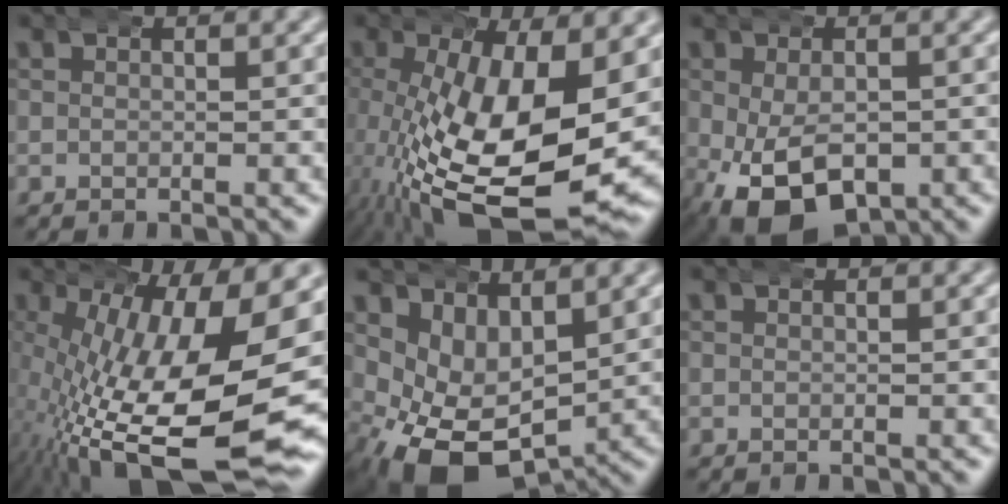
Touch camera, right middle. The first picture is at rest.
{"total": 14.9, "force": [-3.0, 6.1, 13.2], "torque": [-0.229, -0.060, -0.005]}
{"total": 7.8, "force": [-3.0, 4.8, 5.4], "torque": [-0.120, -0.038, -0.024]}
{"total": 18.2, "force": [-4.2, 8.4, 15.6], "torque": [-0.273, -0.059, -0.022]}
{"total": 9.2, "force": [-1.8, 6.4, 6.3], "torque": [-0.131, -0.037, -0.018]}
{"total": 0.0}